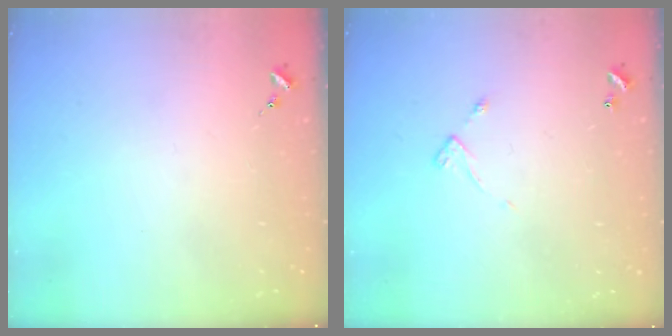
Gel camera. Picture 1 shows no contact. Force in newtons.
{"total": 5.7, "press": 5.7, "slide": 0.5}